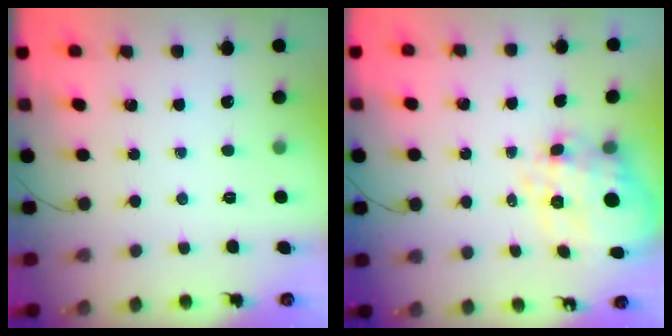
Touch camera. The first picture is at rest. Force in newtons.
{"total": 11.6, "press": 11.2, "slide": 3.1}